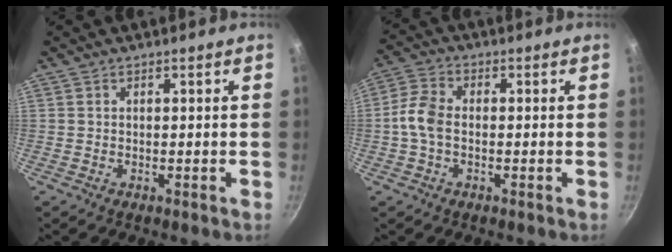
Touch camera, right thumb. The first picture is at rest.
{"total": 6.0, "force": [-0.8, 3.8, 4.5], "torque": [-0.098, 0.021, -0.026]}